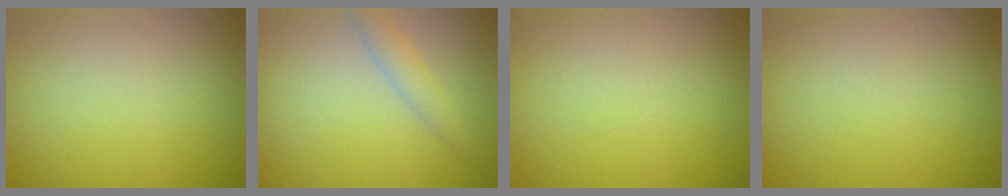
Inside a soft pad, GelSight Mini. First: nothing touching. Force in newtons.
{"total": 1.7, "press": 1.7, "slide": 0.1}
{"total": 0.0}
{"total": 0.0}